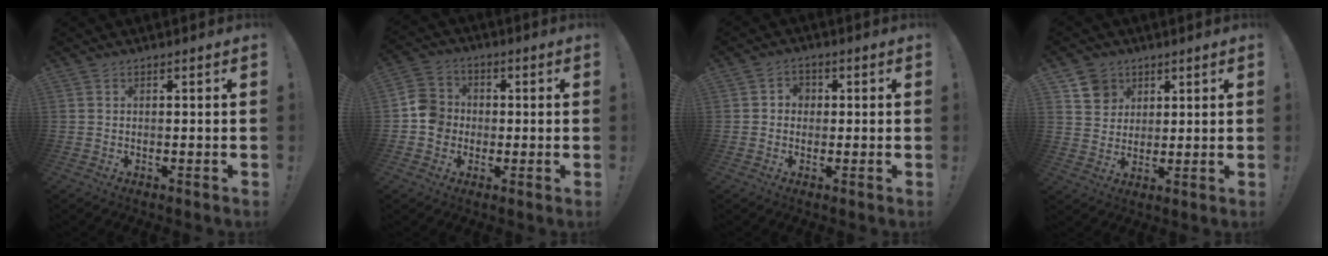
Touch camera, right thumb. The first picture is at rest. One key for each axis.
{"total": 8.8, "fx": -1.4, "fy": 8.1, "fz": 3.2, "tx": -0.048, "ty": 0.023, "tz": -0.021}
{"total": 3.4, "fx": 0.0, "fy": 3.2, "fz": 1.2, "tx": -0.022, "ty": 0.006, "tz": 0.000}
{"total": 8.0, "fx": 4.5, "fy": 6.5, "fz": 1.3, "tx": -0.004, "ty": -0.031, "tz": 0.088}